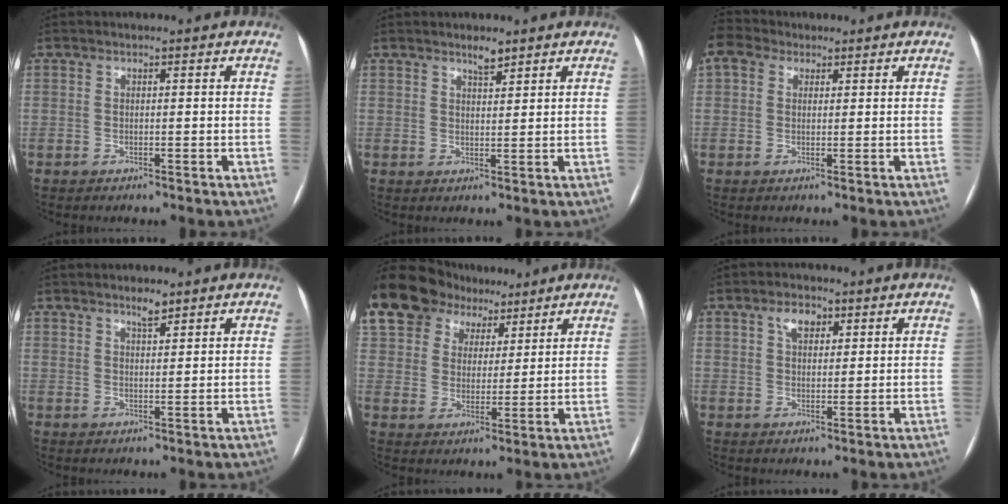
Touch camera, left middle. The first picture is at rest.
{"total": 2.2, "force": [1.9, 0.4, 1.2], "torque": [-0.023, -0.001, 0.033]}
{"total": 2.9, "force": [2.2, 1.8, 0.8], "torque": [-0.024, 0.023, 0.047]}
{"total": 2.1, "force": [1.8, 0.4, 1.2], "torque": [-0.024, -0.001, 0.031]}
{"total": 16.9, "force": [11.5, 10.9, 6.0], "torque": [-0.150, 0.058, 0.209]}
{"total": 3.6, "force": [1.9, 2.0, 2.3], "torque": [-0.044, 0.011, 0.034]}